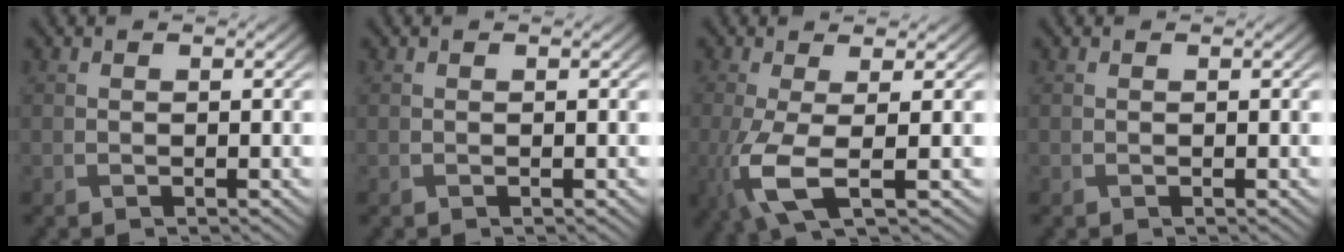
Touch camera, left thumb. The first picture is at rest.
{"total": 0.0}
{"total": 6.1, "force": [-1.1, 1.8, 5.7], "torque": [-0.141, -0.020, -0.020]}
{"total": 0.0}